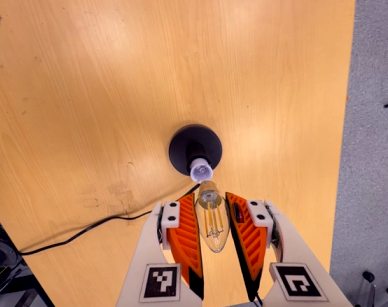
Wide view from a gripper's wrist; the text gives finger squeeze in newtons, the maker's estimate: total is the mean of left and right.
{"total": 8.5, "left": 7.5, "right": 9.4}